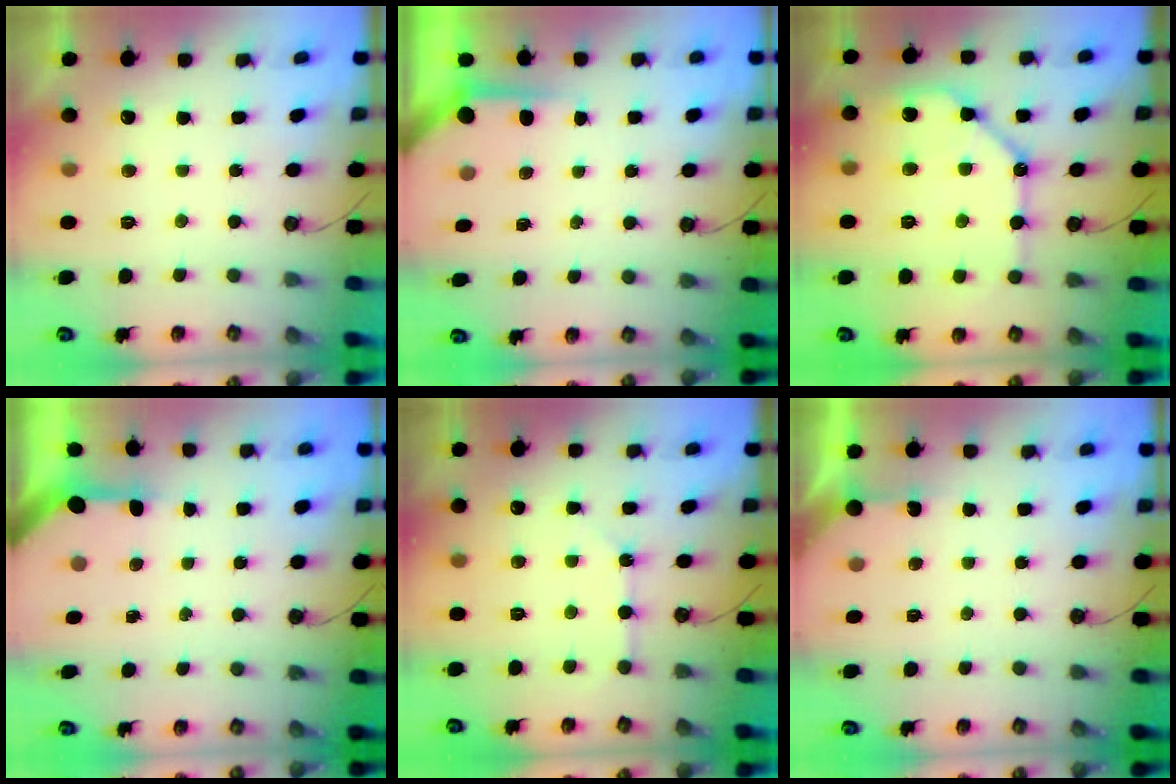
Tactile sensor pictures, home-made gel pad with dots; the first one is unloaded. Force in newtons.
{"total": 3.7, "press": 3.7, "slide": 0.4}
{"total": 14.9, "press": 14.8, "slide": 1.3}
{"total": 3.3, "press": 3.3, "slide": 0.4}
{"total": 2.2, "press": 2.2, "slide": 0.4}
{"total": 2.0, "press": 1.9, "slide": 0.2}